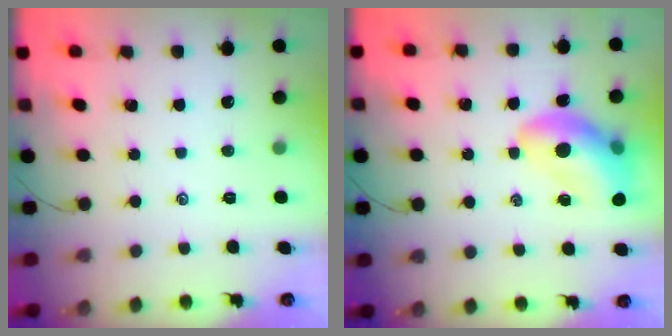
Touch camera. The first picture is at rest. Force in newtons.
{"total": 12.6, "press": 12.1, "slide": 3.4}